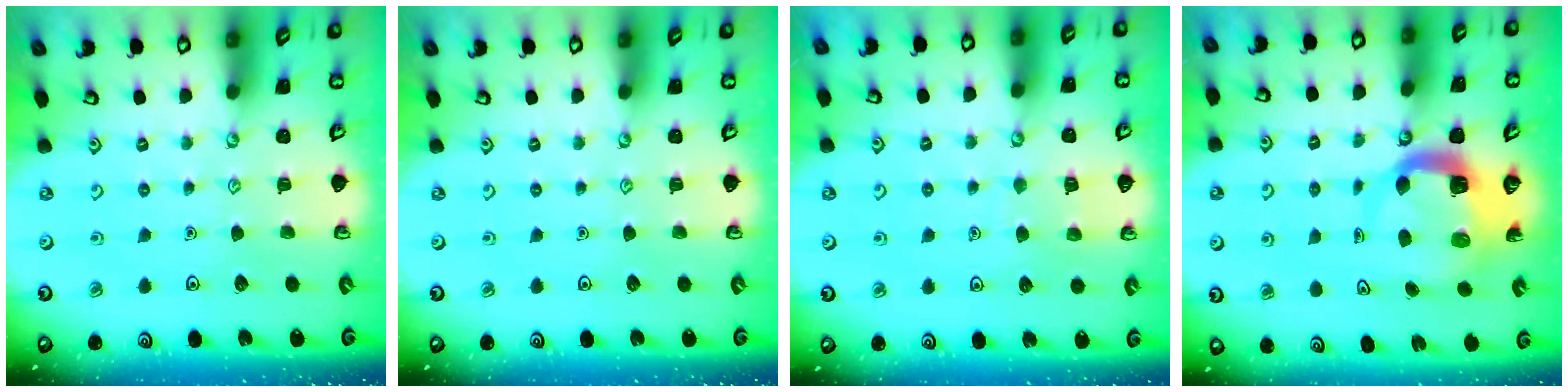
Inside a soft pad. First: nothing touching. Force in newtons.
{"total": 0.0}
{"total": 4.6, "press": 4.6, "slide": 0.4}
{"total": 7.2, "press": 7.1, "slide": 1.1}